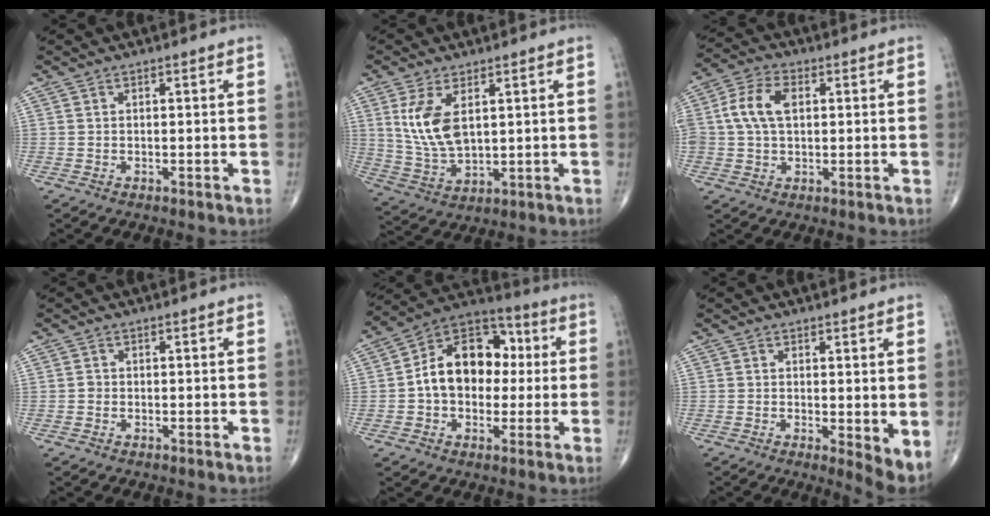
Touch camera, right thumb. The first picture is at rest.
{"total": 9.9, "force": [2.9, 5.0, 8.0], "torque": [-0.156, -0.014, 0.069]}
{"total": 8.6, "force": [1.3, 5.4, 6.6], "torque": [-0.137, 0.018, 0.023]}
{"total": 0.8, "force": [-0.2, 0.7, 0.3], "torque": [0.000, 0.003, -0.005]}
{"total": 16.2, "force": [0.9, 11.6, 11.2], "torque": [-0.135, 0.035, 0.005]}
{"total": 4.3, "force": [0.1, 1.2, 4.2], "torque": [-0.062, -0.015, 0.002]}